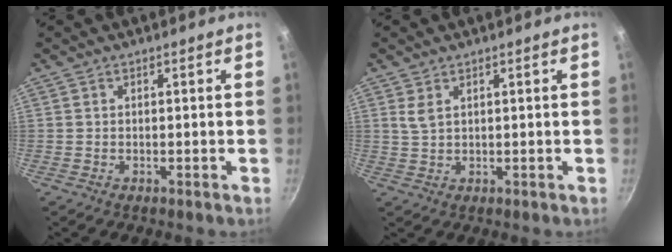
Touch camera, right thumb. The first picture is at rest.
{"total": 2.3, "force": [1.1, 1.1, 1.6], "torque": [-0.030, -0.006, 0.023]}